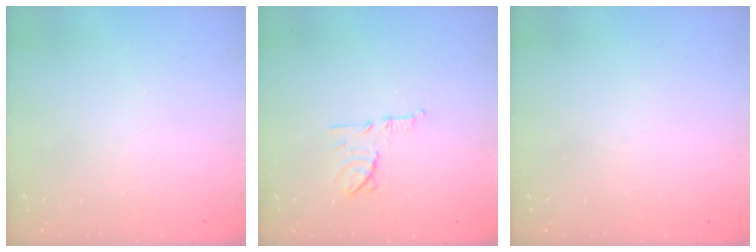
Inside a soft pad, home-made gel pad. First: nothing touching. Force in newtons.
{"total": 9.5, "press": 9.5, "slide": 0.8}
{"total": 1.5, "press": 1.5, "slide": 0.1}